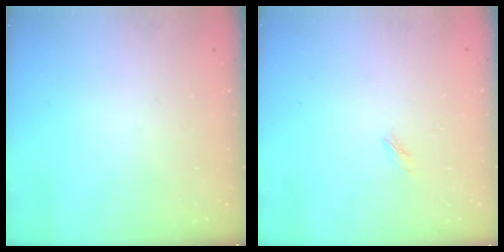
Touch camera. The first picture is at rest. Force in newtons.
{"total": 1.9, "press": 1.8, "slide": 0.5}